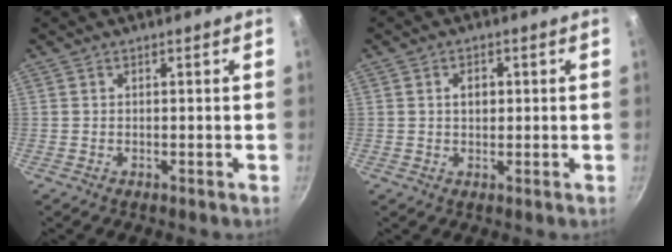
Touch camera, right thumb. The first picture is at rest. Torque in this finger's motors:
{"motor_torque": [-0.60, 0.78, 0.62, 0.10, 0.13]}